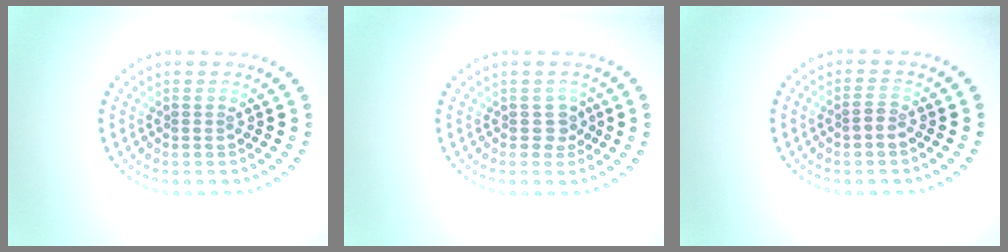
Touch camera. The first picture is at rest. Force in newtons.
{"total": 1.3, "press": 1.2, "slide": 0.7}
{"total": 1.2, "press": 1.1, "slide": 0.5}